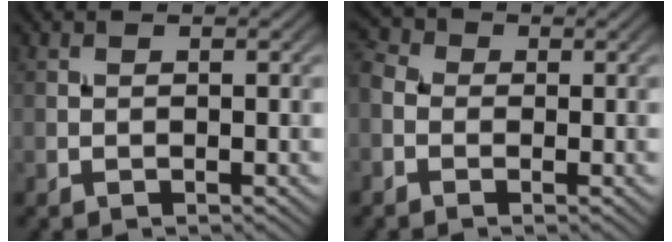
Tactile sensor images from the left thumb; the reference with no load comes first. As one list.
[{"total": 3.2, "force": [-0.9, 2.7, 1.5], "torque": [-0.042, 0.003, -0.025]}]